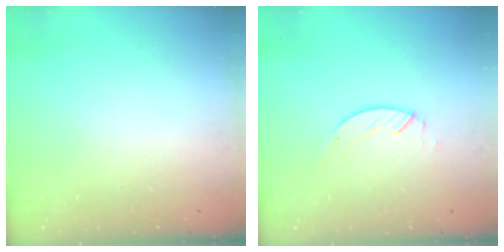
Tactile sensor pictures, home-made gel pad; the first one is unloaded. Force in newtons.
{"total": 2.4, "press": 2.4, "slide": 0.2}